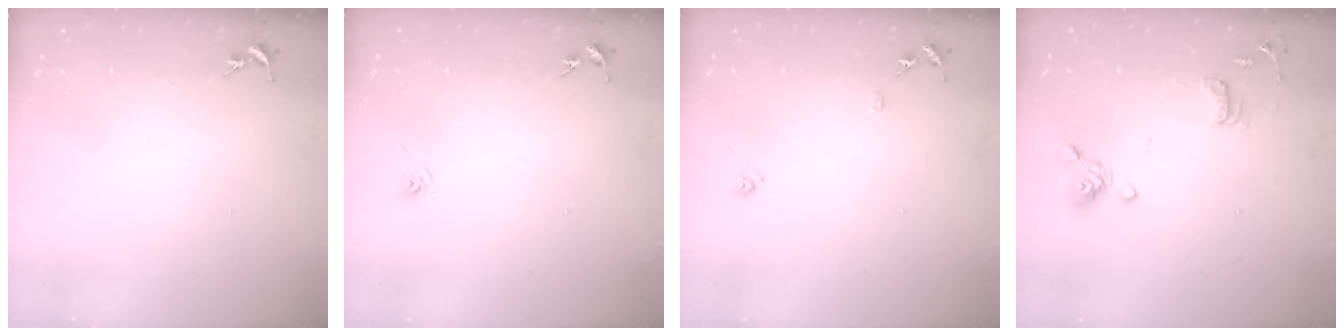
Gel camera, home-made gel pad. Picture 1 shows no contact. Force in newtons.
{"total": 2.9, "press": 2.6, "slide": 1.4}
{"total": 8.3, "press": 8.3, "slide": 0.7}
{"total": 12.3, "press": 12.2, "slide": 1.8}